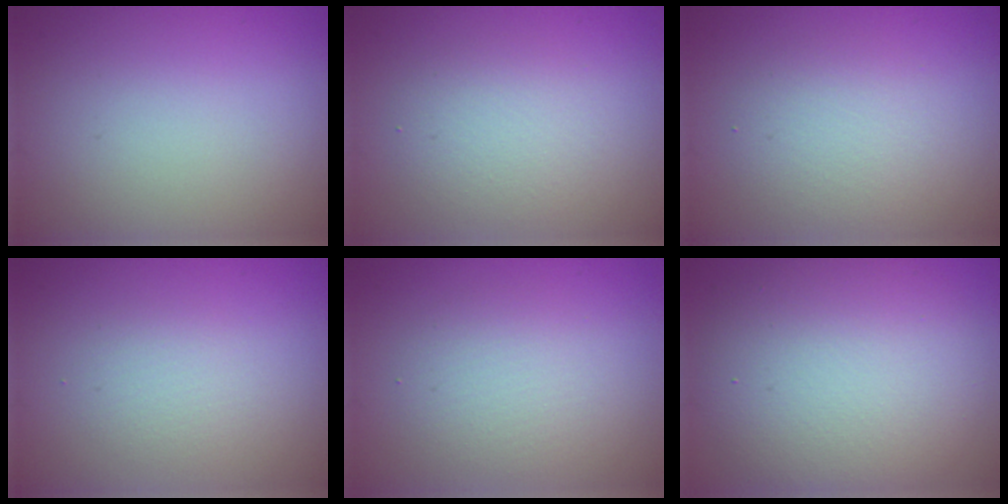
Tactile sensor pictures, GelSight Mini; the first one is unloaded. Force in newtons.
{"total": 2.9, "press": 2.8, "slide": 0.3}
{"total": 2.9, "press": 2.9, "slide": 0.2}
{"total": 1.7, "press": 1.7, "slide": 0.1}
{"total": 2.6, "press": 2.6, "slide": 0.2}
{"total": 8.8, "press": 8.8, "slide": 0.9}